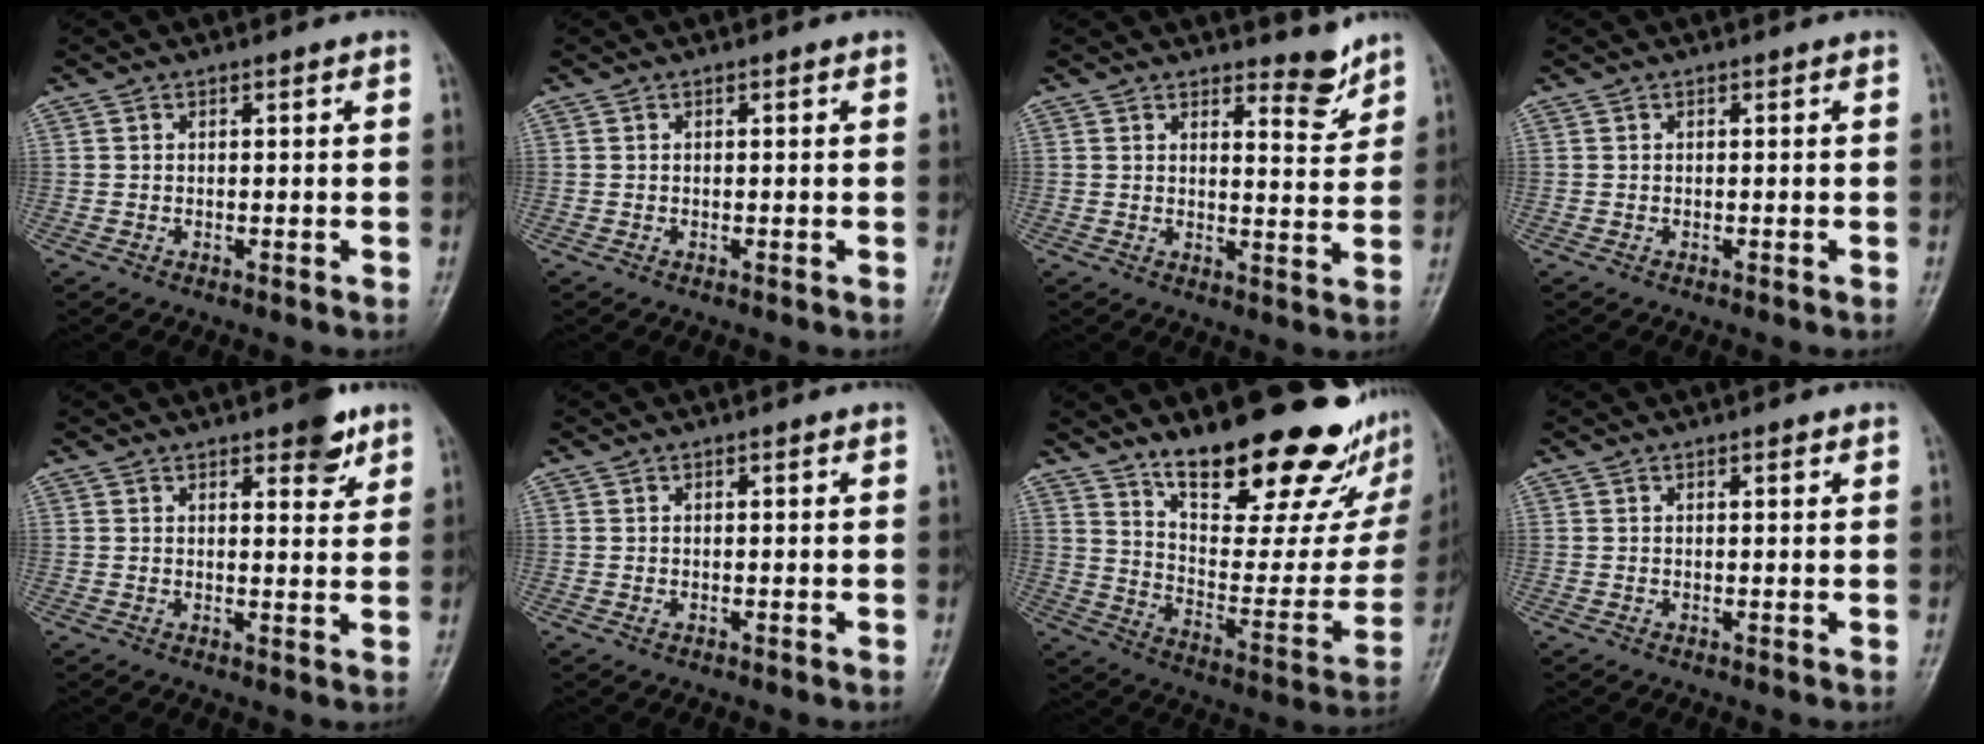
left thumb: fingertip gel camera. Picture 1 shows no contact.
{"total": 0.0}
{"total": 4.8, "force": [4.0, 1.4, 2.1], "torque": [-0.013, -0.038, 0.057]}
{"total": 0.0}
{"total": 5.6, "force": [3.5, 2.1, 3.7], "torque": [-0.031, -0.018, 0.042]}
{"total": 0.7, "force": [0.2, 0.3, 0.6], "torque": [-0.010, 0.006, 0.007]}
{"total": 28.7, "force": [19.2, 10.3, 18.7], "torque": [-0.234, -0.099, 0.290]}
{"total": 1.1, "force": [0.6, 0.3, 0.8], "torque": [-0.009, -0.001, 0.009]}